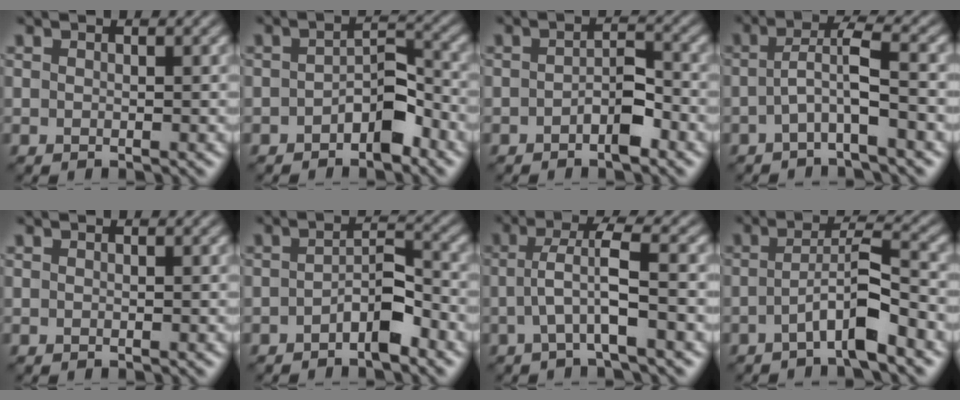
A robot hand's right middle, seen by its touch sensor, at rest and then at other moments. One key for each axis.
{"total": 3.8, "fx": -1.9, "fy": 1.9, "fz": 2.8, "tx": -0.042, "ty": 0.012, "tz": -0.033}
{"total": 2.8, "fx": -1.3, "fy": 1.1, "fz": 2.3, "tx": -0.034, "ty": 0.008, "tz": -0.024}
{"total": 3.7, "fx": -0.9, "fy": 0.5, "fz": 3.6, "tx": -0.069, "ty": 0.013, "tz": -0.026}
{"total": 0.0}
{"total": 3.4, "fx": -1.7, "fy": 1.2, "fz": 2.7, "tx": -0.043, "ty": 0.011, "tz": -0.033}
{"total": 4.2, "fx": -0.6, "fy": 0.5, "fz": 4.2, "tx": -0.083, "ty": 0.009, "tz": -0.016}
{"total": 4.6, "fx": -2.1, "fy": 0.7, "fz": 4.0, "tx": -0.069, "ty": 0.015, "tz": -0.043}